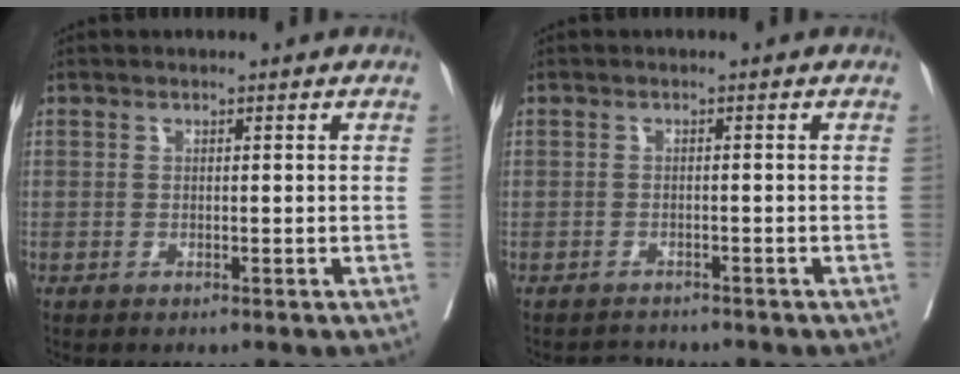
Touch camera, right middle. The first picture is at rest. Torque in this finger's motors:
{"motor_torque": [-1.23, 0.10, -0.33, -0.13]}